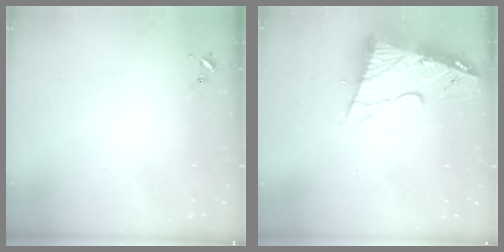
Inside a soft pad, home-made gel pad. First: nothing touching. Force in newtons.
{"total": 15.9, "press": 15.8, "slide": 1.5}